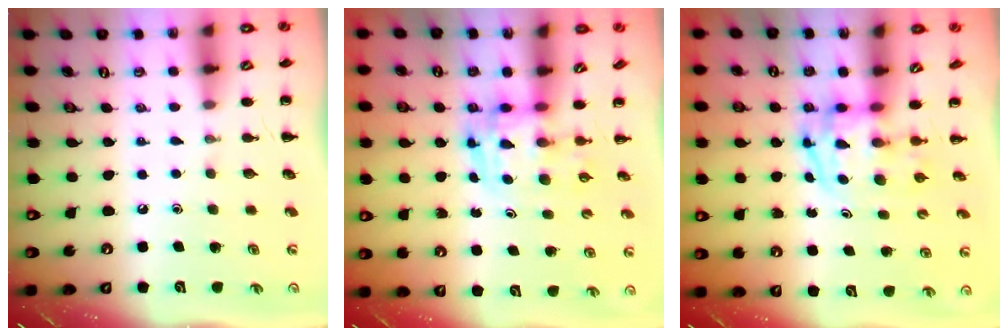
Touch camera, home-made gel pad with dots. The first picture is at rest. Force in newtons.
{"total": 3.6, "press": 3.5, "slide": 0.6}
{"total": 3.8, "press": 3.7, "slide": 0.8}